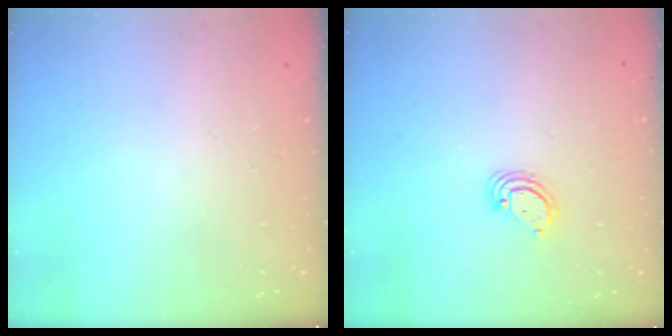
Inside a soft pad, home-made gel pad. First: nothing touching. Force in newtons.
{"total": 3.2, "press": 3.2, "slide": 0.2}